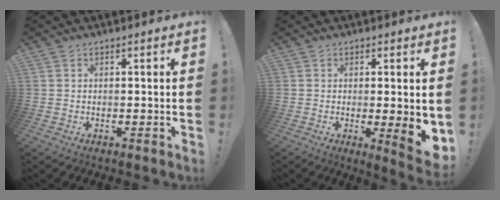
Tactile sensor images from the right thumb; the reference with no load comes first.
{"total": 7.0, "force": [-0.3, 0.8, 7.0], "torque": [-0.081, -0.015, -0.002]}